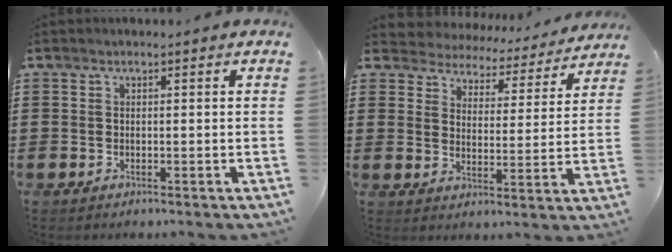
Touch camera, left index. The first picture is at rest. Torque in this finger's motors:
{"motor_torque": [2.14, 0.00, 0.15, -0.01]}